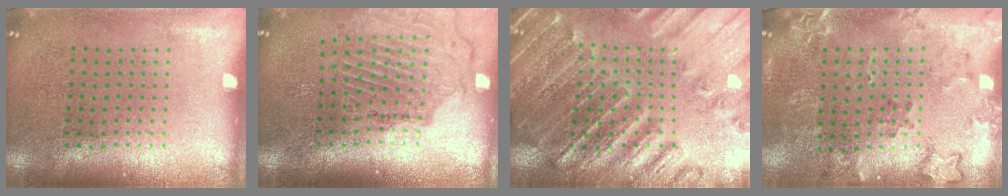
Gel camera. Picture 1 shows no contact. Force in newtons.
{"total": 1.6, "press": 1.6, "slide": 0.0}
{"total": 2.8, "press": 2.7, "slide": 0.3}
{"total": 1.9, "press": 1.6, "slide": 1.1}